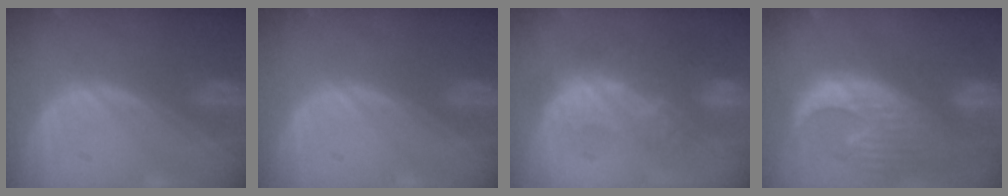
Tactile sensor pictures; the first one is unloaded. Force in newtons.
{"total": 0.0}
{"total": 9.4, "press": 8.7, "slide": 3.7}
{"total": 13.3, "press": 11.3, "slide": 7.0}